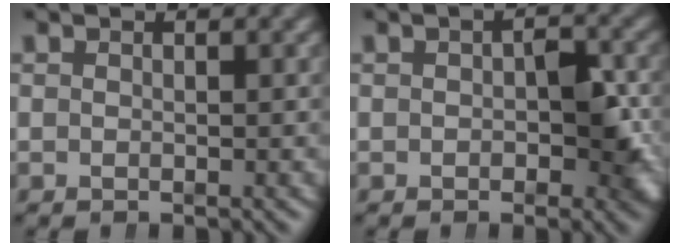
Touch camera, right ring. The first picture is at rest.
{"total": 3.5, "force": [-0.5, 1.8, 3.0], "torque": [-0.033, -0.001, -0.010]}